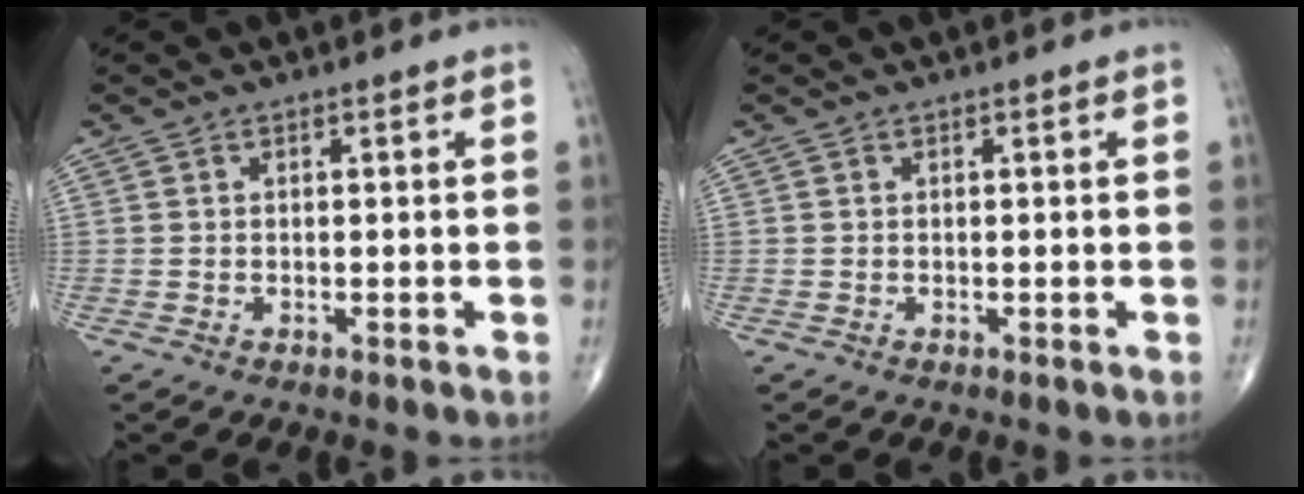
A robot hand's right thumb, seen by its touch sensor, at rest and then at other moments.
{"total": 0.0}